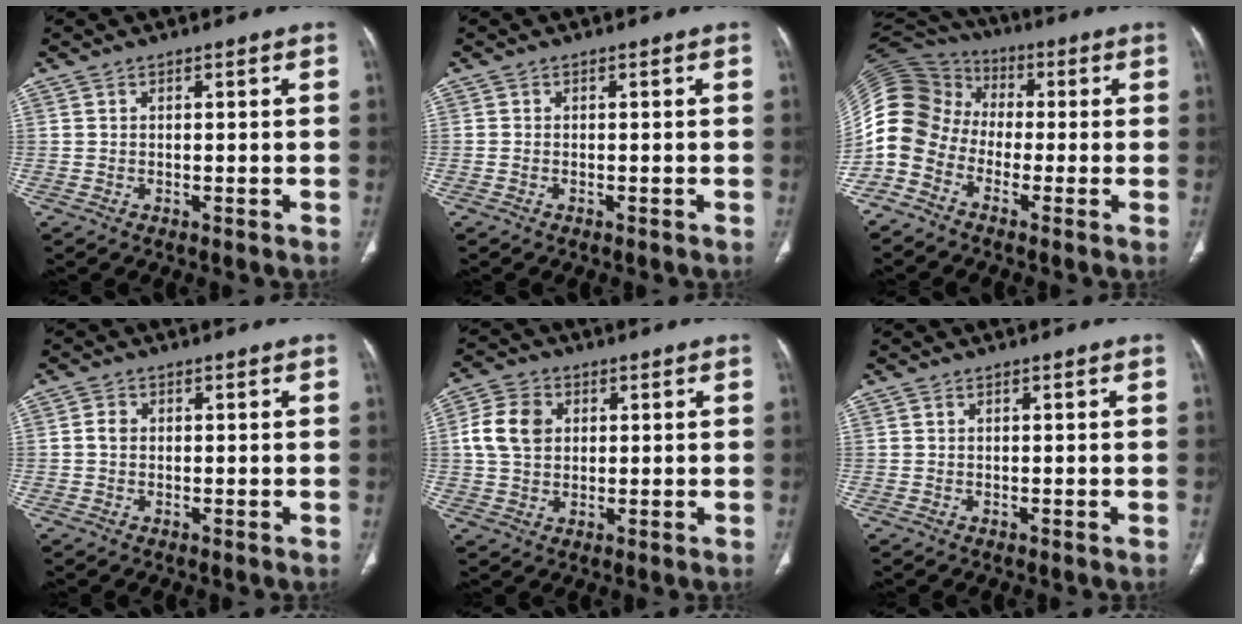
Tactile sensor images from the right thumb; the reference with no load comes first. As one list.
[{"total": 0.0}, {"total": 14.6, "force": [-4.3, 11.8, 7.3], "torque": [-0.157, 0.062, -0.095]}, {"total": 1.6, "force": [0.0, 1.3, 0.9], "torque": [-0.015, 0.004, -0.001]}, {"total": 8.2, "force": [1.6, 6.2, 5.1], "torque": [-0.092, 0.007, 0.029]}, {"total": 0.0}]